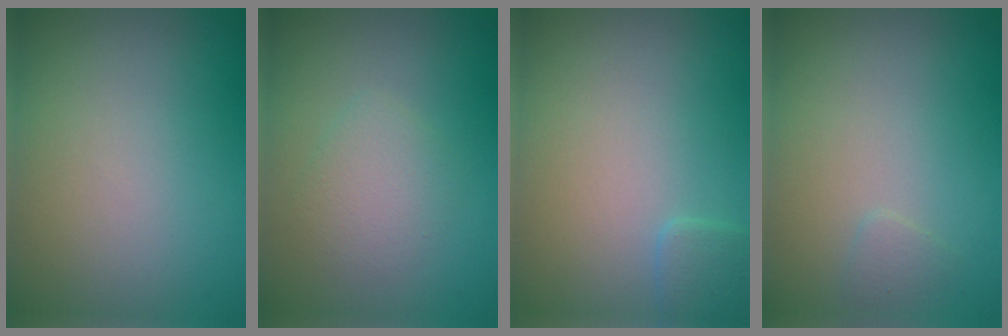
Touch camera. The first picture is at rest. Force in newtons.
{"total": 2.3, "press": 2.3, "slide": 0.1}
{"total": 1.3, "press": 1.3, "slide": 0.1}
{"total": 0.7, "press": 0.7, "slide": 0.1}